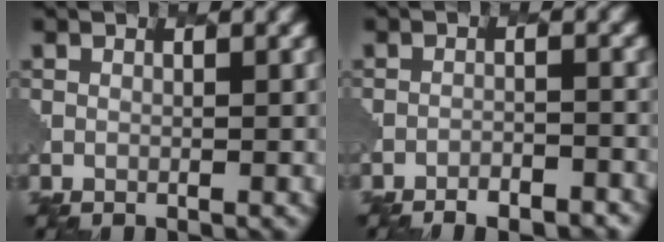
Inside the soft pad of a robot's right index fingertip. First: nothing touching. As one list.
[{"total": 4.4, "force": [-4.1, 1.1, 1.5], "torque": [-0.021, 0.002, -0.056]}]